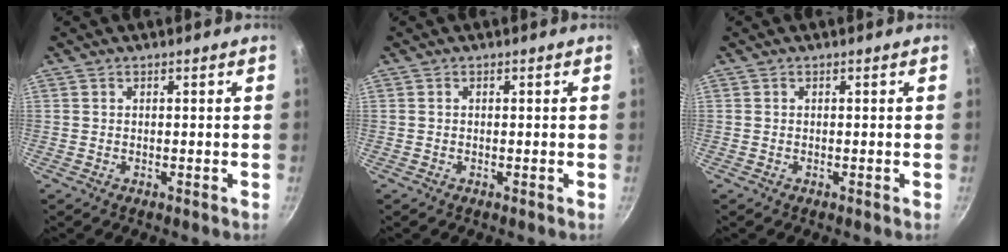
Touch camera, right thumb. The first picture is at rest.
{"total": 0.0}
{"total": 0.0}